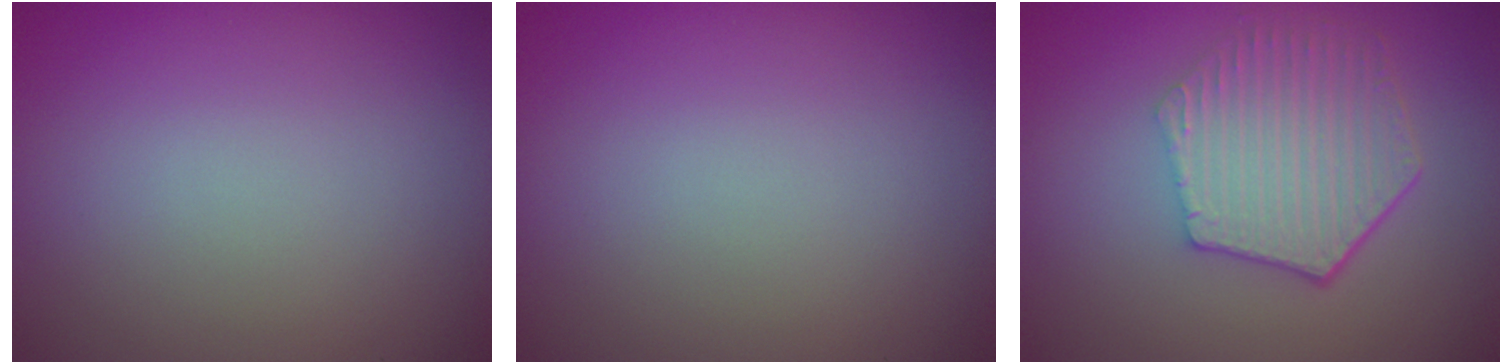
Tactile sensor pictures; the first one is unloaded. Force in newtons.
{"total": 0.0}
{"total": 5.9, "press": 4.4, "slide": 4.0}